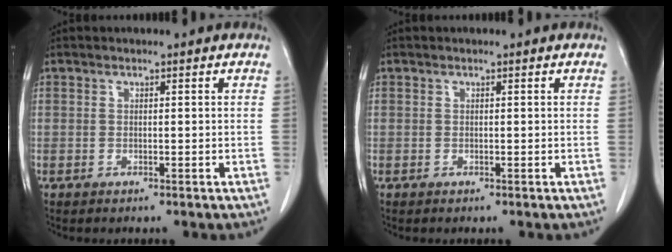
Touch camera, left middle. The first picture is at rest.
{"total": 0.0}